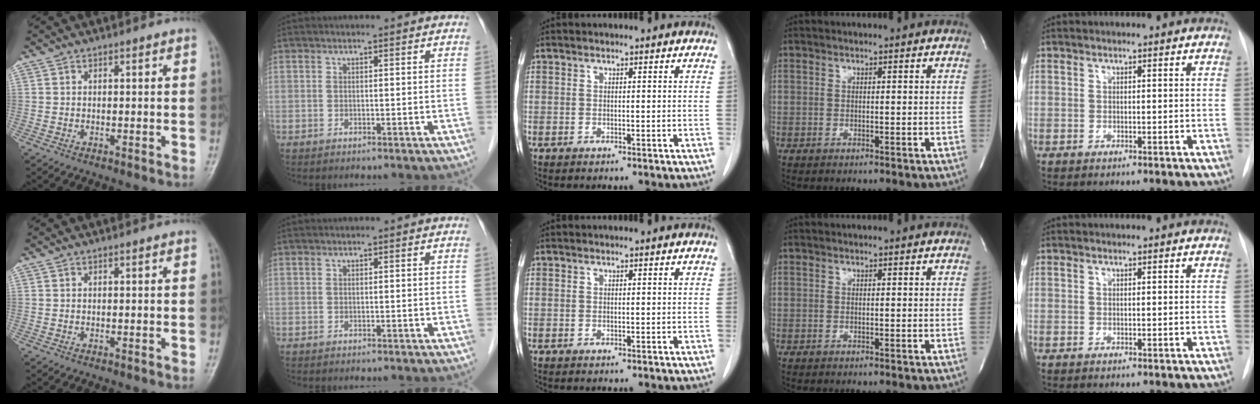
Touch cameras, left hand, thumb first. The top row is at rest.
{}